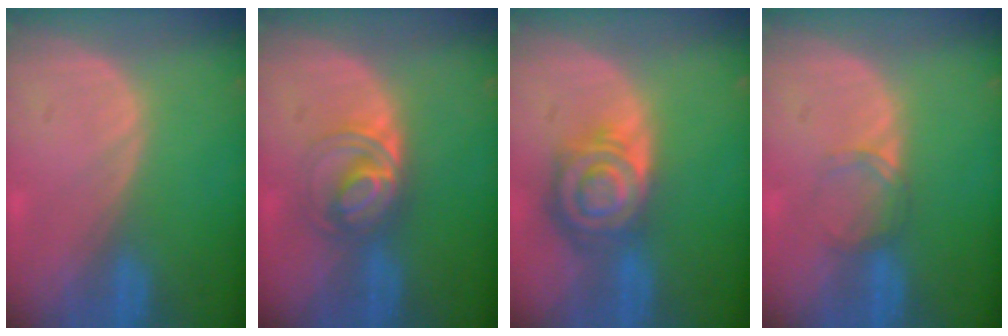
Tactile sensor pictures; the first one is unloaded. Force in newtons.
{"total": 5.9, "press": 5.5, "slide": 2.1}
{"total": 8.5, "press": 7.4, "slide": 4.3}
{"total": 2.2, "press": 2.2, "slide": 0.2}